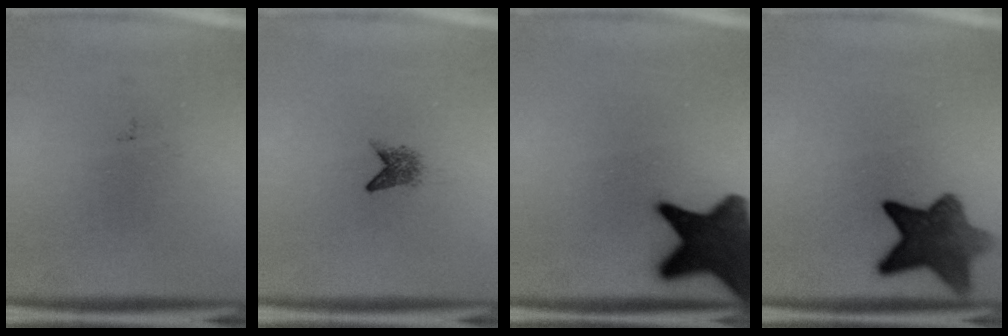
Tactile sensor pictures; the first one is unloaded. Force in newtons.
{"total": 1.8}
{"total": 14.4}
{"total": 9.0}